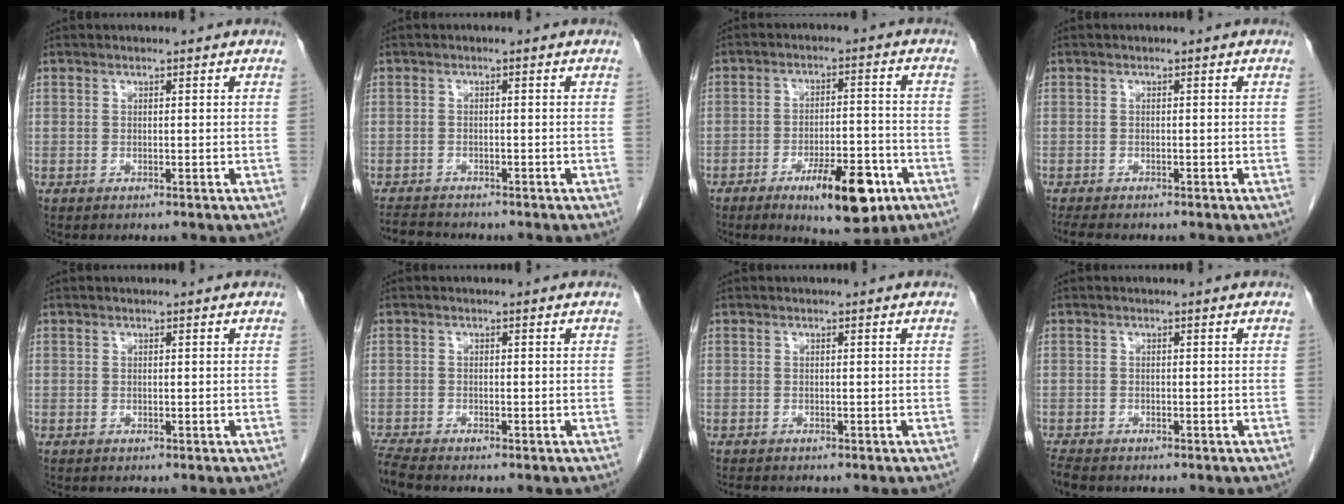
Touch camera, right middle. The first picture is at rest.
{"total": 3.8, "force": [-3.7, 0.6, 0.7], "torque": [-0.014, -0.015, -0.062]}
{"total": 11.2, "force": [-5.9, 3.1, 9.0], "torque": [-0.135, -0.006, -0.083]}
{"total": 4.4, "force": [-3.7, 1.0, 2.2], "torque": [-0.039, -0.013, -0.053]}
{"total": 0.0}
{"total": 2.4, "force": [-2.3, -0.1, 0.7], "torque": [-0.026, -0.015, -0.046]}
{"total": 1.2, "force": [-1.1, 0.3, 0.5], "torque": [-0.016, -0.005, -0.015]}
{"total": 2.7, "force": [-2.3, 0.8, 1.1], "torque": [-0.030, -0.010, -0.037]}